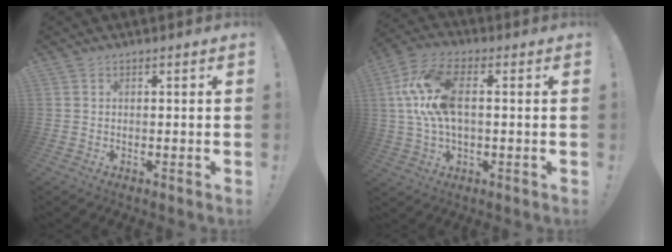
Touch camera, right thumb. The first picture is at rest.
{"total": 14.5, "force": [2.0, 7.5, 12.2], "torque": [-0.246, 0.003, 0.035]}